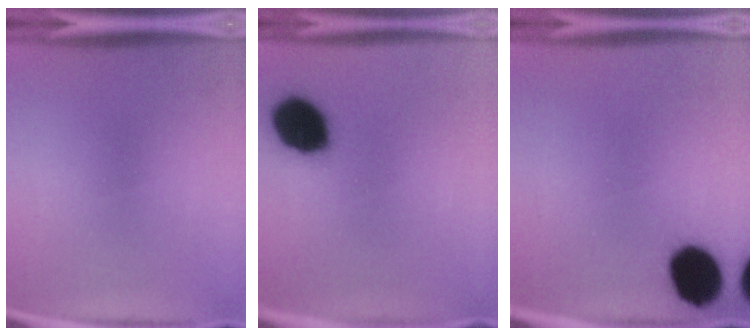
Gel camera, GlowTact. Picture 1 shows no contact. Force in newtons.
{"total": 15.5}
{"total": 13.1}